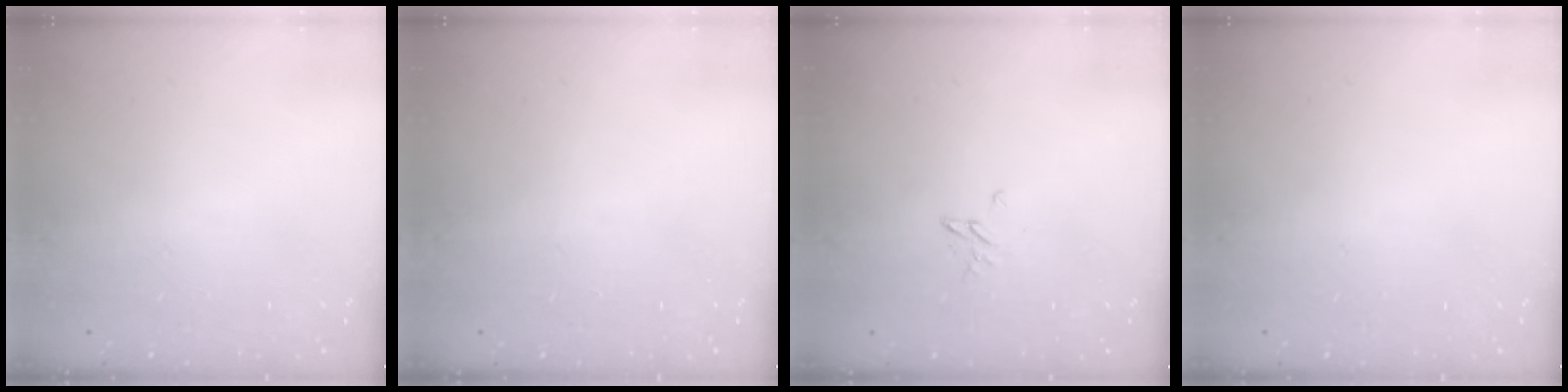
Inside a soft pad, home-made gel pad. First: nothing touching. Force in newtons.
{"total": 0.0}
{"total": 2.6, "press": 2.6, "slide": 0.3}
{"total": 0.0}